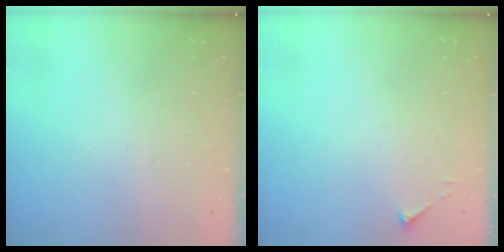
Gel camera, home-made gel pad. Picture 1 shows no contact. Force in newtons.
{"total": 2.7, "press": 2.7, "slide": 0.3}